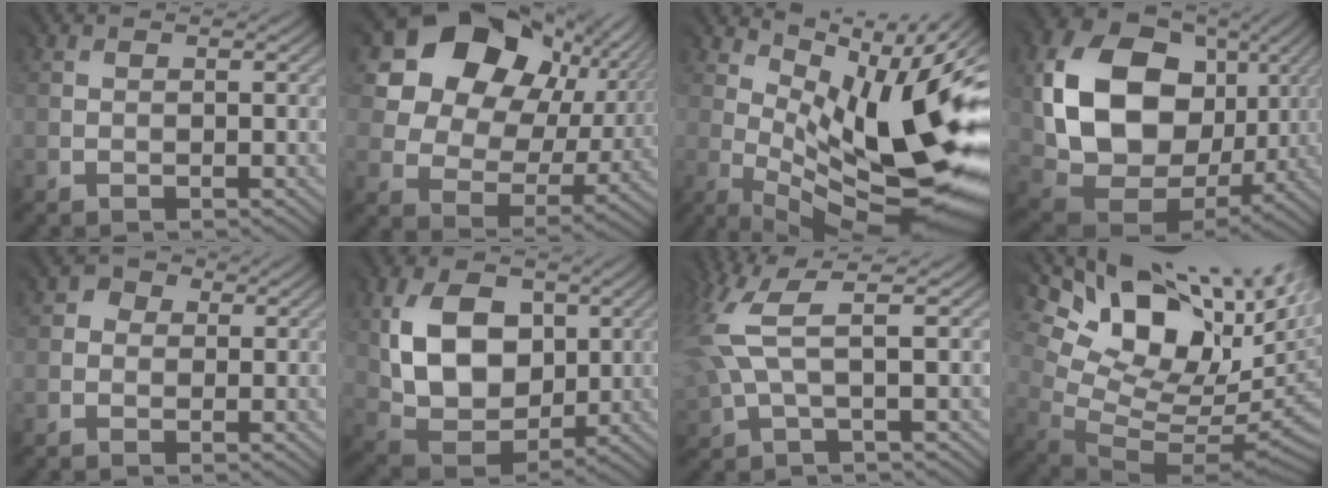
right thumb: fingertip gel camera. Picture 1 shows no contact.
{"total": 15.7, "force": [6.6, 11.4, 8.4], "torque": [-0.153, 0.016, 0.119]}
{"total": 16.9, "force": [1.8, 6.0, 15.7], "torque": [-0.228, 0.005, 0.043]}
{"total": 16.2, "force": [2.7, 12.7, 9.7], "torque": [-0.207, -0.016, 0.063]}
{"total": 1.9, "force": [0.0, 1.8, 0.5], "torque": [-0.008, 0.001, -0.005]}
{"total": 11.4, "force": [2.8, 8.1, 7.5], "torque": [-0.163, -0.001, 0.053]}
{"total": 6.6, "force": [2.6, 1.6, 5.9], "torque": [-0.145, 0.021, 0.052]}
{"total": 18.1, "force": [7.1, 9.4, 13.8], "torque": [-0.215, 0.027, 0.167]}